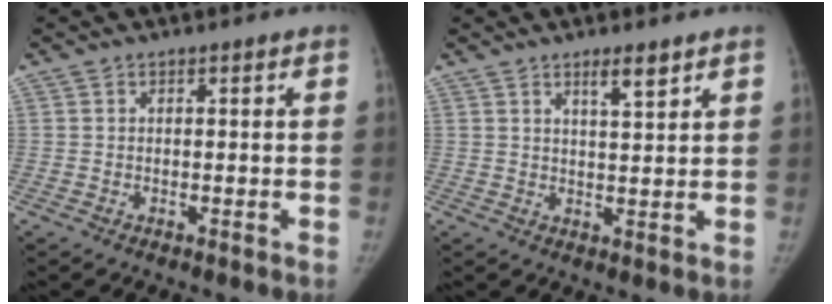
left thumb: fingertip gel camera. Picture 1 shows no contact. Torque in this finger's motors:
{"motor_torque": [0.20, -0.44, 1.12, -0.64, 0.08]}